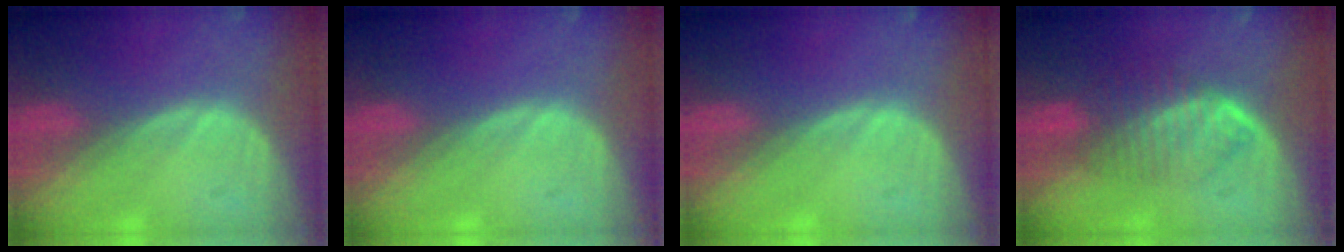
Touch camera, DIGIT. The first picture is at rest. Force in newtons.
{"total": 0.0}
{"total": 0.0}
{"total": 6.5, "press": 6.2, "slide": 1.8}